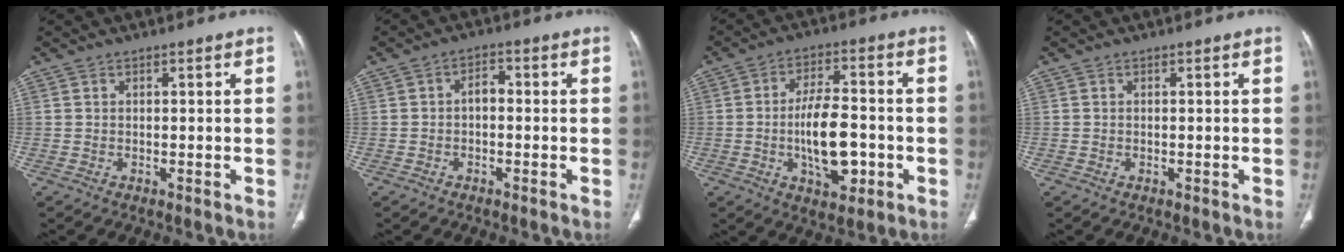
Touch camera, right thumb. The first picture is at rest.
{"total": 2.7, "force": [-0.5, 1.7, 2.0], "torque": [-0.023, 0.014, -0.015]}
{"total": 12.3, "force": [-2.6, 5.9, 10.5], "torque": [-0.159, 0.016, -0.039]}
{"total": 0.0}